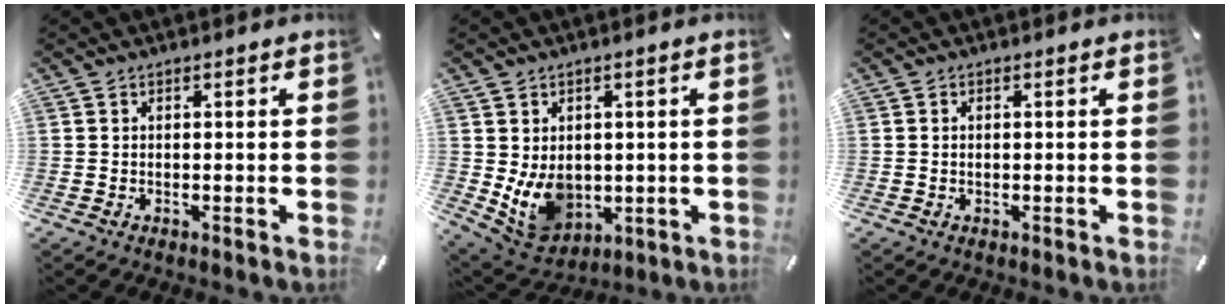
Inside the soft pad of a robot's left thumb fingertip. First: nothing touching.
{"total": 9.6, "force": [-0.1, 8.2, 5.0], "torque": [-0.110, -0.011, 0.003]}
{"total": 1.0, "force": [-0.1, 0.6, 0.8], "torque": [-0.016, 0.002, -0.003]}